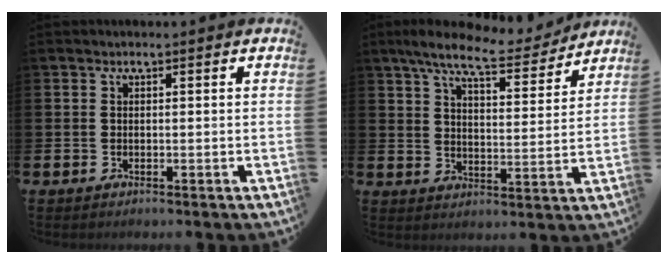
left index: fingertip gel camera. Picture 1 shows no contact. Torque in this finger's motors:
{"motor_torque": [1.03, -1.10, 0.79, 0.21]}